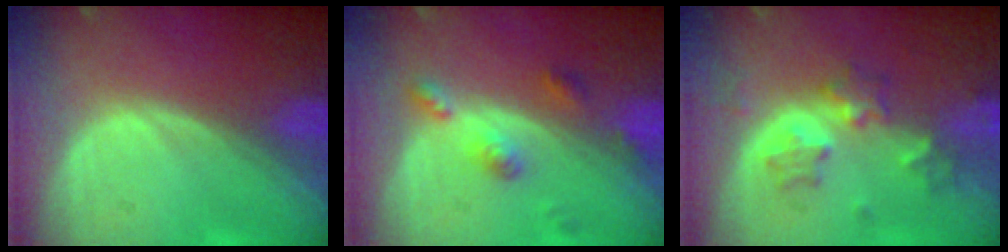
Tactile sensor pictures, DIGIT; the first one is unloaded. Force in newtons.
{"total": 4.6, "press": 4.2, "slide": 1.9}
{"total": 6.5, "press": 5.7, "slide": 3.2}